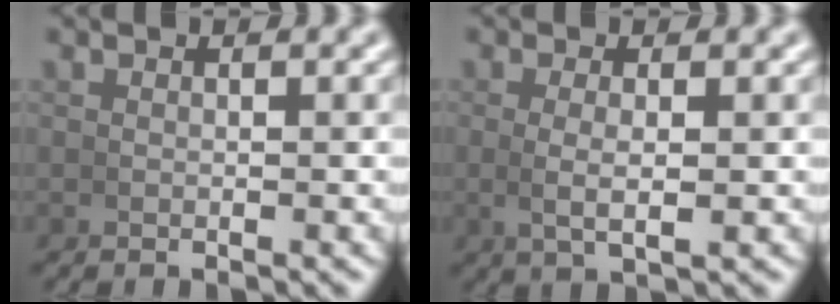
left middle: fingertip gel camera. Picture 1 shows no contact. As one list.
[{"total": 2.4, "force": [0.1, 0.6, 2.3], "torque": [-0.049, -0.008, 0.011]}]